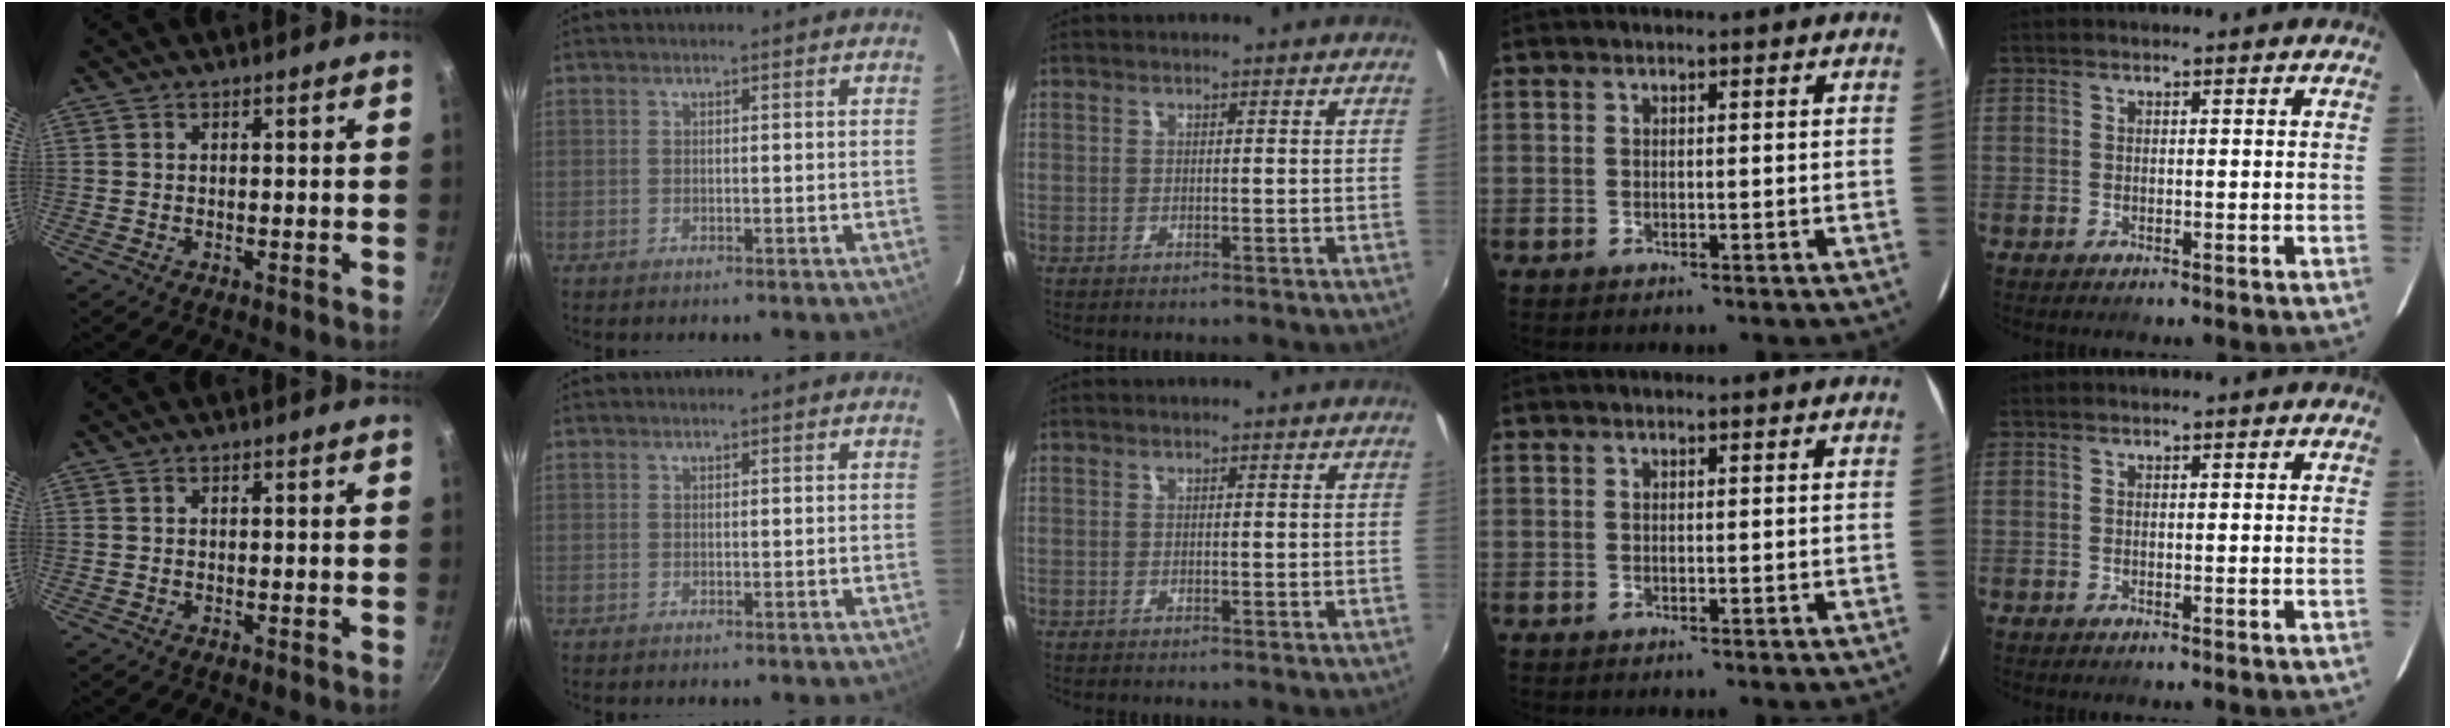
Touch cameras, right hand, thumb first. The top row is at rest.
{}